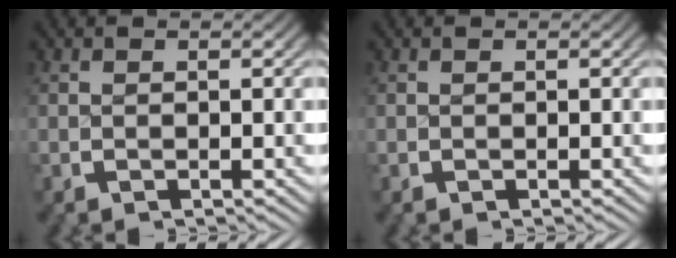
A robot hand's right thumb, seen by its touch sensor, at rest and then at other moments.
{"total": 0.0}